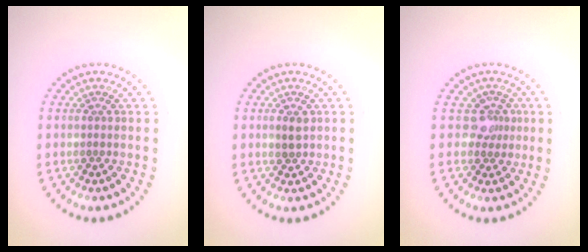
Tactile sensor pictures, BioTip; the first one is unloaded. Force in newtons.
{"total": 1.3, "press": 1.2, "slide": 0.4}
{"total": 2.0, "press": 1.5, "slide": 1.4}